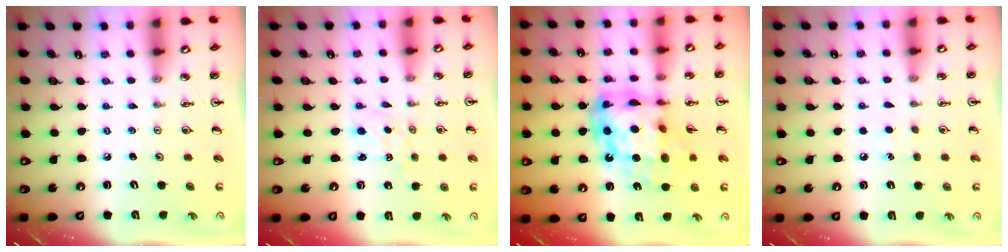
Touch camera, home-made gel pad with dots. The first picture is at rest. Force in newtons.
{"total": 0.9, "press": 0.7, "slide": 0.5}
{"total": 17.8, "press": 17.7, "slide": 1.7}
{"total": 4.6, "press": 4.6, "slide": 0.6}